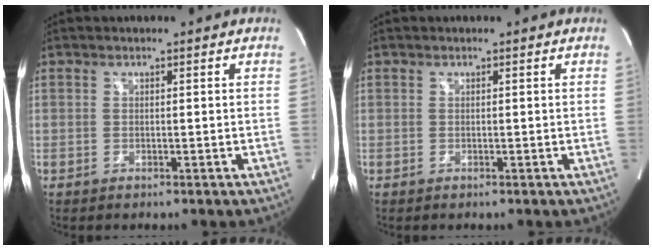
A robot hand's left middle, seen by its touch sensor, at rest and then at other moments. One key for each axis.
{"total": 0.0}